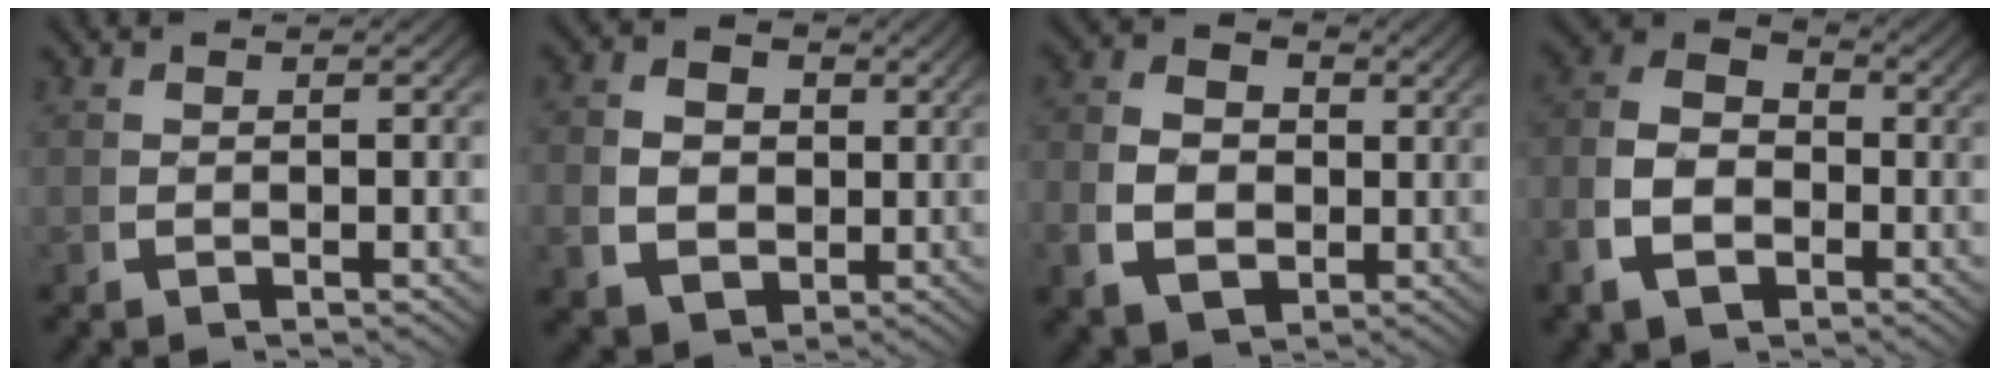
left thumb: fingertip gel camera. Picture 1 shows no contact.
{"total": 6.7, "force": [0.4, 5.6, 3.8], "torque": [-0.080, -0.030, 0.017]}
{"total": 7.0, "force": [0.1, 5.4, 4.5], "torque": [-0.086, -0.016, 0.007]}
{"total": 8.3, "force": [-0.3, 6.2, 5.5], "torque": [-0.103, -0.006, -0.009]}